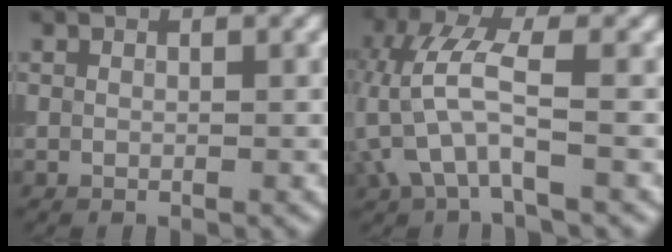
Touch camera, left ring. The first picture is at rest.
{"total": 5.5, "force": [-1.2, 2.4, 4.8], "torque": [-0.117, 0.011, -0.026]}